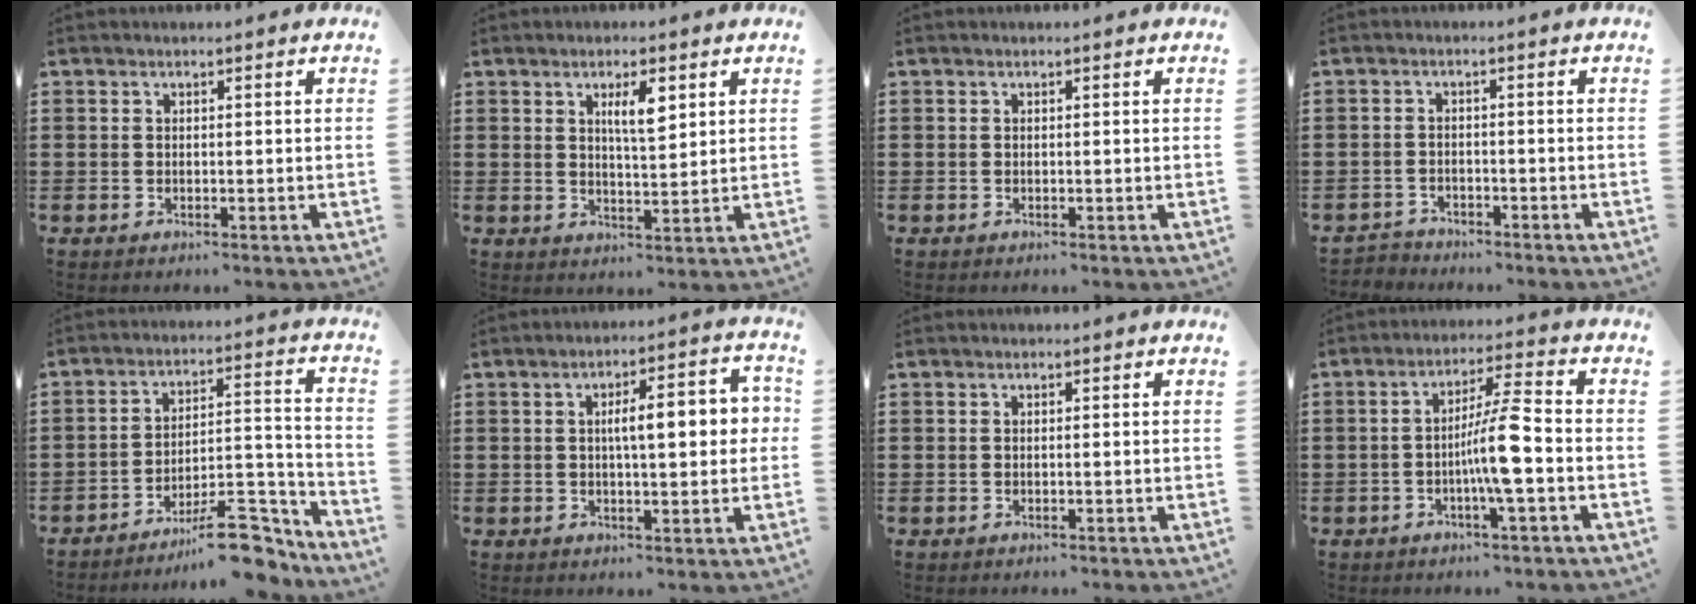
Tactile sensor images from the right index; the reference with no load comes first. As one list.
[{"total": 4.5, "force": [2.0, 1.2, 3.8], "torque": [-0.071, 0.004, 0.030]}, {"total": 0.0}, {"total": 2.1, "force": [-2.1, 0.4, -0.2], "torque": [-0.003, 0.002, -0.047]}, {"total": 12.7, "force": [-10.0, 3.5, 7.1], "torque": [-0.072, 0.045, -0.180]}, {"total": 7.4, "force": [0.8, 2.1, 7.0], "torque": [-0.114, 0.002, 0.007]}, {"total": 0.0}, {"total": 7.5, "force": [-1.9, 0.3, 7.3], "torque": [-0.131, -0.003, -0.039]}]